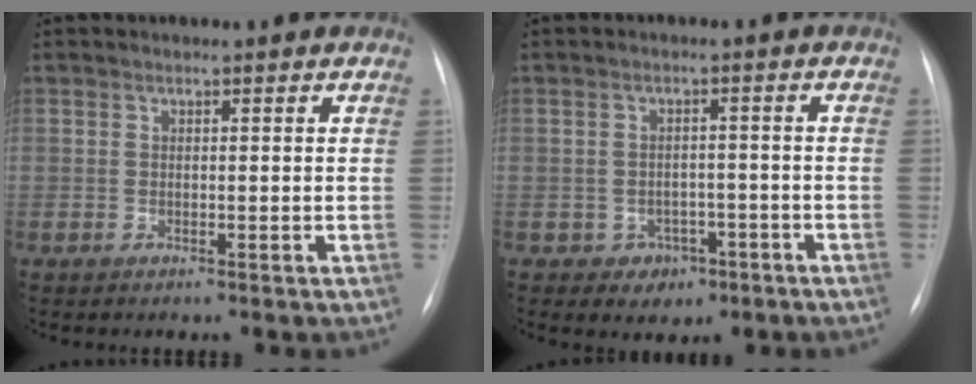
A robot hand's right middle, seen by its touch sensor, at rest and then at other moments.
{"total": 3.8, "force": [-1.9, 3.2, 1.0], "torque": [-0.008, 0.014, -0.013]}